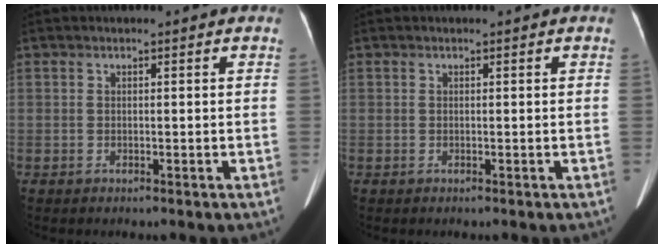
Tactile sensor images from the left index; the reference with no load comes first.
{"total": 0.0}